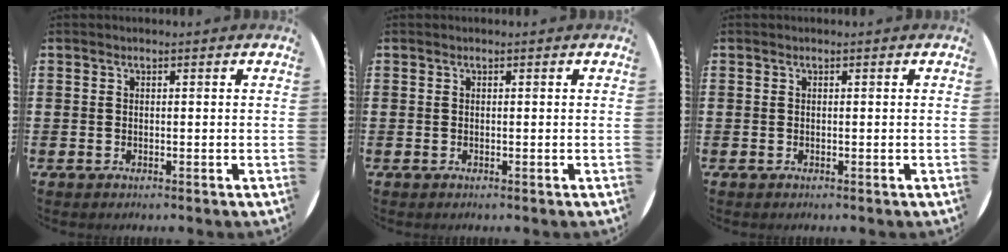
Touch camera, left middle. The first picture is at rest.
{"total": 0.0}
{"total": 0.0}